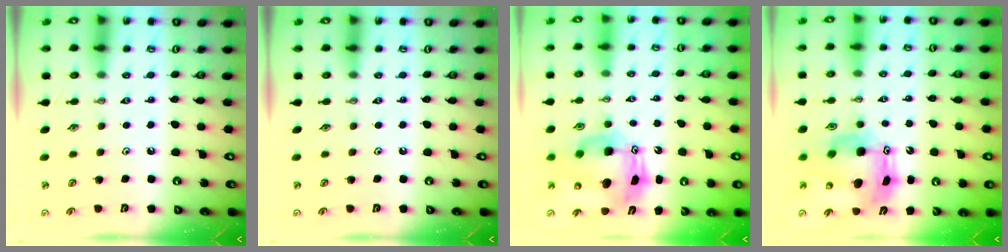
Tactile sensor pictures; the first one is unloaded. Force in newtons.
{"total": 0.0}
{"total": 10.9, "press": 10.8, "slide": 2.0}
{"total": 11.5, "press": 11.4, "slide": 1.1}